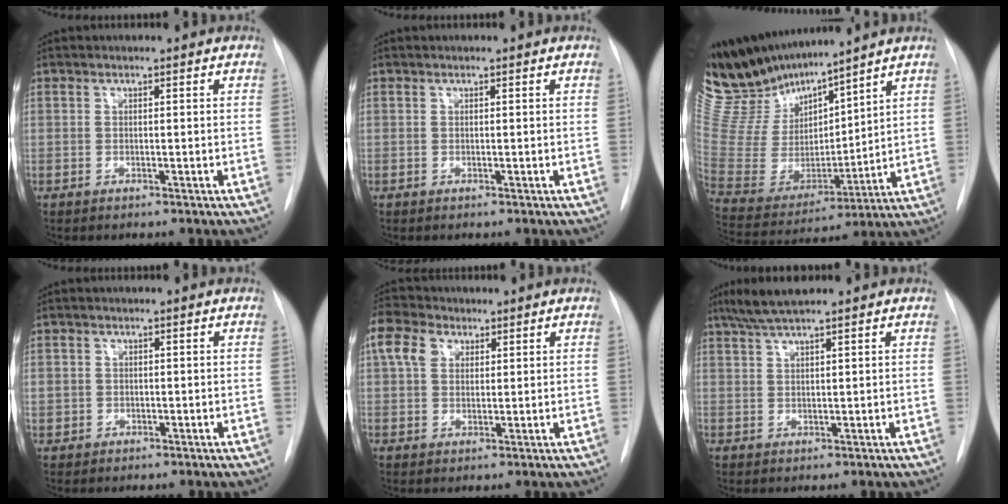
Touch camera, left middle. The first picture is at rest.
{"total": 0.0}
{"total": 17.0, "force": [15.5, 3.0, 6.2], "torque": [-0.138, -0.009, 0.312]}
{"total": 1.8, "force": [-0.1, 1.8, 0.5], "torque": [-0.007, 0.004, 0.003]}
{"total": 5.6, "force": [2.5, 4.1, 2.9], "torque": [-0.075, 0.026, 0.047]}
{"total": 4.9, "force": [4.0, -0.1, 2.9], "torque": [-0.062, 0.016, 0.078]}